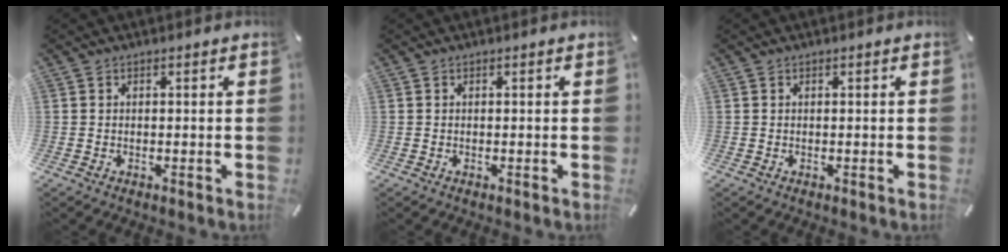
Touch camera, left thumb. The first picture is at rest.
{"total": 0.0}
{"total": 0.0}